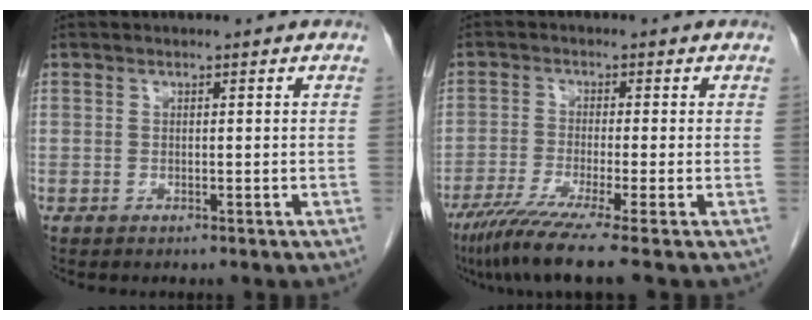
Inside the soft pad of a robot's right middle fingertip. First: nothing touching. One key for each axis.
{"total": 8.5, "fx": -6.2, "fy": -1.3, "fz": 5.7, "tx": -0.092, "ty": -0.029, "tz": -0.105}